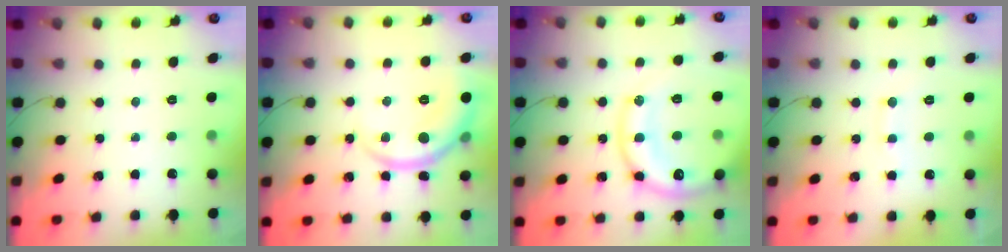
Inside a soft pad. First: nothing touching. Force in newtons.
{"total": 9.6, "press": 9.6, "slide": 1.1}
{"total": 18.5, "press": 18.3, "slide": 2.7}
{"total": 7.3, "press": 7.1, "slide": 1.3}